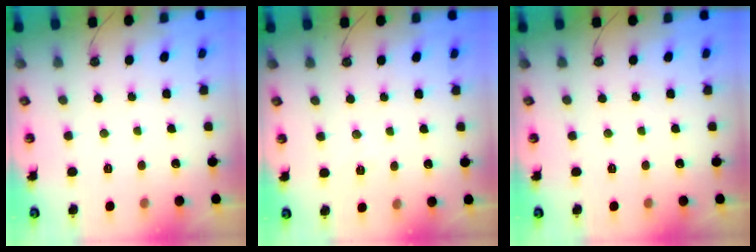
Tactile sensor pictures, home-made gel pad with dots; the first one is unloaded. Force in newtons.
{"total": 5.7, "press": 3.6, "slide": 4.4}
{"total": 0.0}